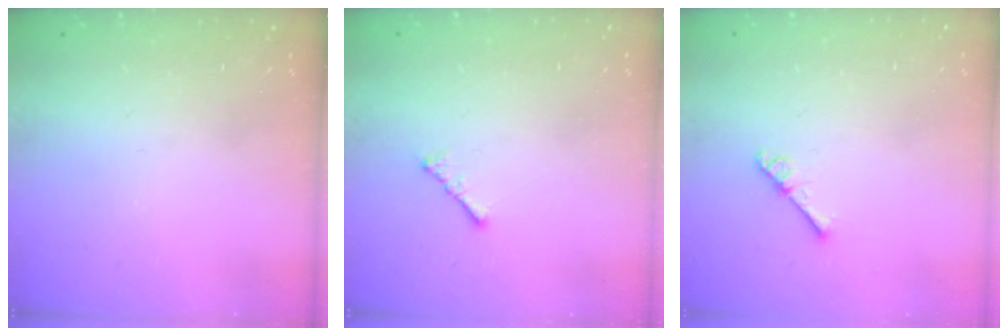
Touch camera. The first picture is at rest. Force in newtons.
{"total": 1.7, "press": 1.6, "slide": 0.5}
{"total": 2.6, "press": 2.6, "slide": 0.3}